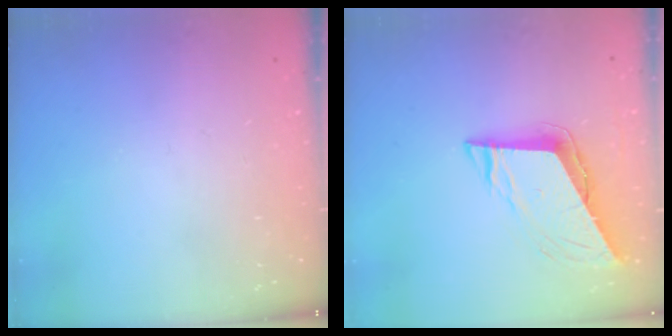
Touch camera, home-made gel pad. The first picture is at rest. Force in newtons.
{"total": 8.3, "press": 8.2, "slide": 0.4}